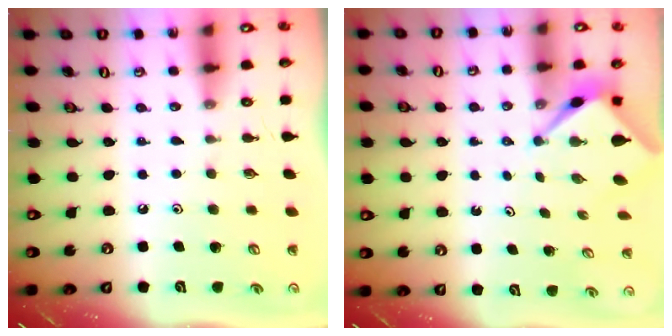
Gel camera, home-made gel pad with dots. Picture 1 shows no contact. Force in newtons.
{"total": 2.5, "press": 2.5, "slide": 0.1}